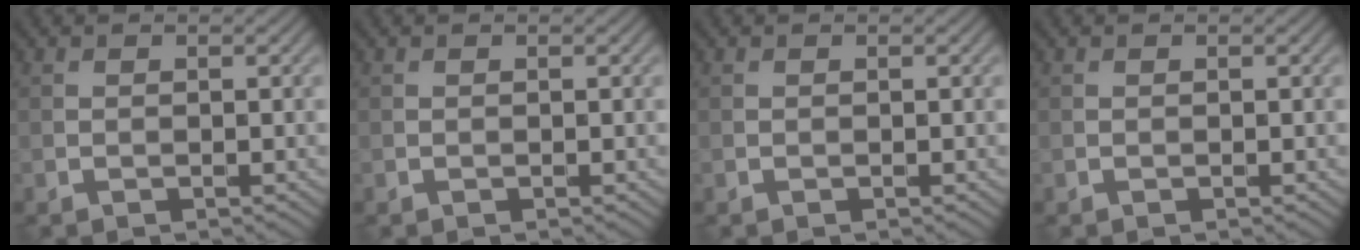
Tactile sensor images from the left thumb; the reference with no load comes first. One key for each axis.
{"total": 0.0}
{"total": 0.0}
{"total": 0.0}